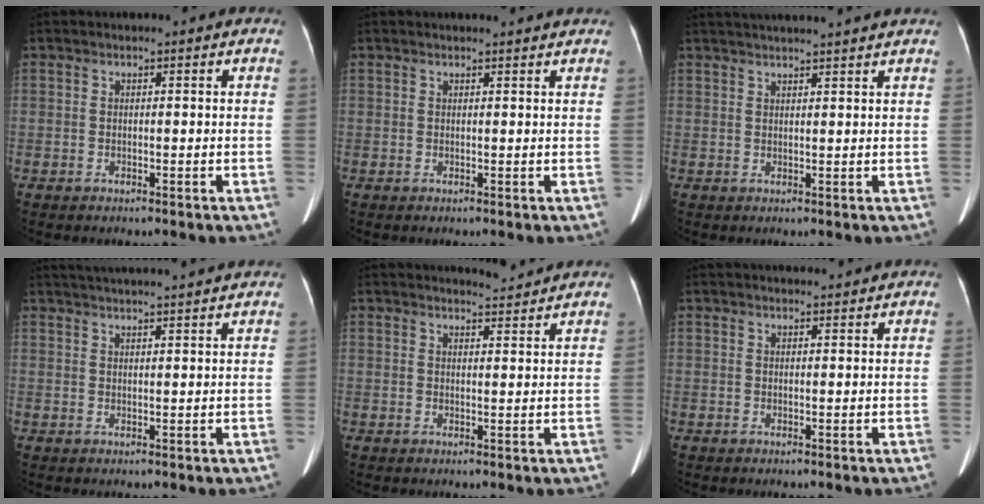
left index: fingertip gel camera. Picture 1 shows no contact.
{"total": 3.0, "force": [2.9, 0.0, 0.6], "torque": [-0.010, 0.009, 0.029]}
{"total": 11.5, "force": [10.5, -0.1, 4.7], "torque": [-0.078, 0.029, 0.137]}
{"total": 13.0, "force": [11.9, -0.1, 5.2], "torque": [-0.091, 0.026, 0.160]}
{"total": 3.1, "force": [3.0, -0.3, -0.1], "torque": [-0.007, -0.005, 0.044]}
{"total": 5.4, "force": [5.1, 0.7, 1.5], "torque": [-0.018, 0.026, 0.061]}